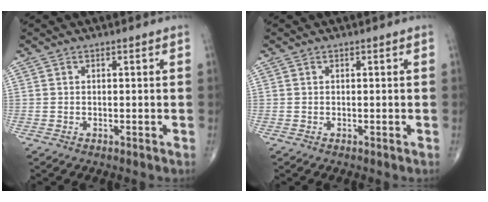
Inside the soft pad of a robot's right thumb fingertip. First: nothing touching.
{"total": 0.0}